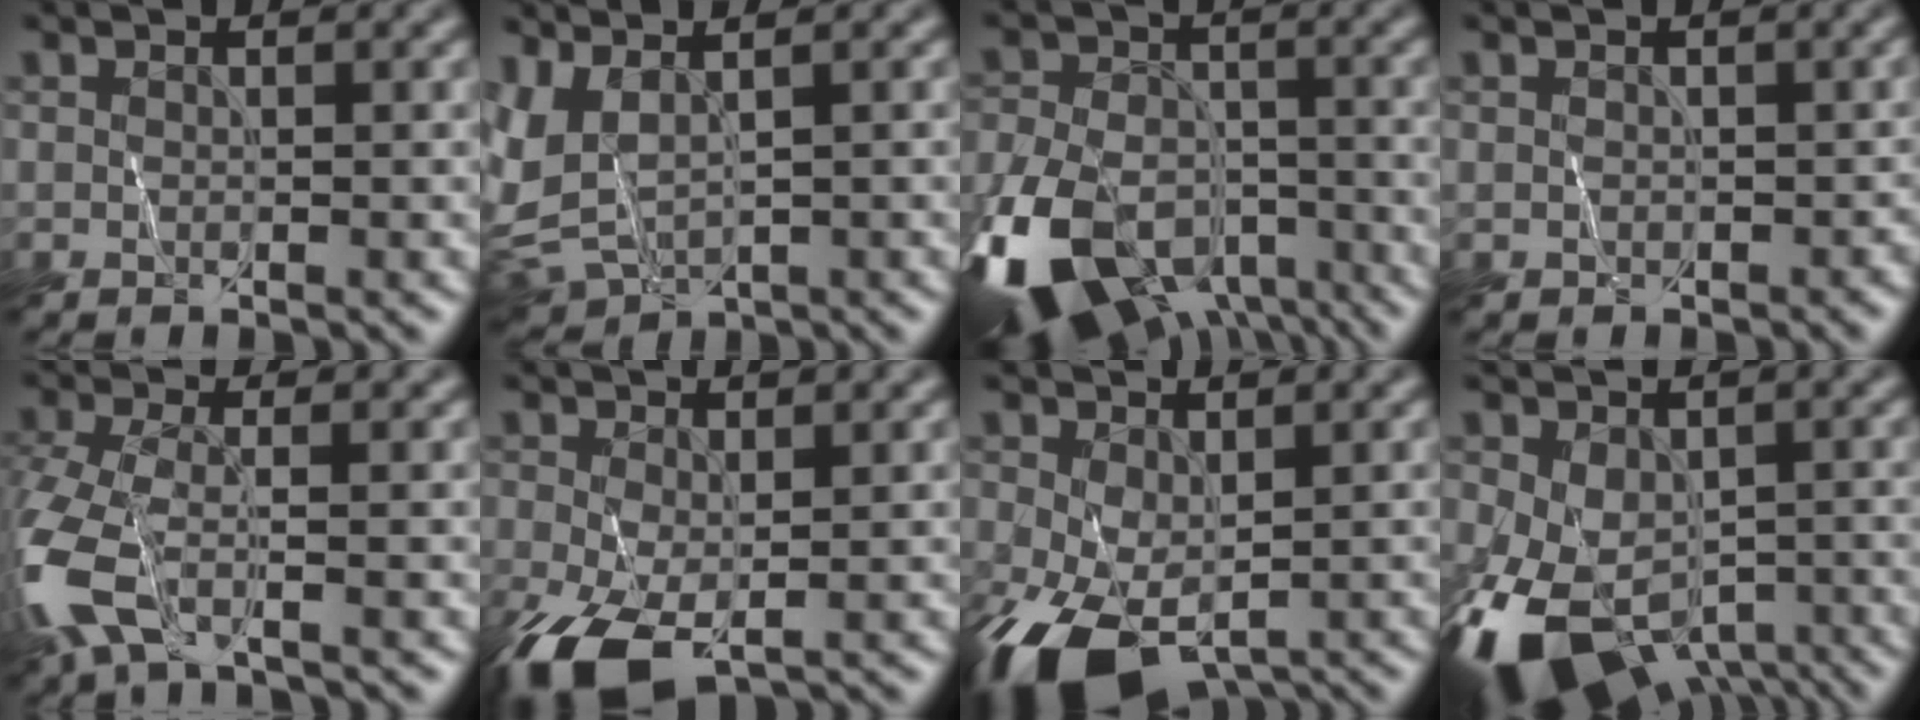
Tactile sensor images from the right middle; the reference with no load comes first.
{"total": 4.4, "force": [0.8, 2.1, 3.8], "torque": [-0.105, -0.004, 0.026]}
{"total": 14.5, "force": [-8.4, 8.5, 8.2], "torque": [-0.167, -0.035, -0.133]}
{"total": 0.7, "force": [-0.2, 0.7, 0.0], "torque": [0.002, -0.004, 0.004]}
{"total": 6.3, "force": [-2.8, 2.6, 5.1], "torque": [-0.147, -0.017, -0.059]}
{"total": 6.5, "force": [-2.5, 3.6, 4.8], "torque": [-0.132, -0.026, -0.036]}
{"total": 8.3, "force": [-3.2, 4.9, 5.9], "torque": [-0.152, -0.030, -0.039]}
{"total": 11.4, "force": [-5.4, 6.7, 7.4], "torque": [-0.147, -0.031, -0.070]}